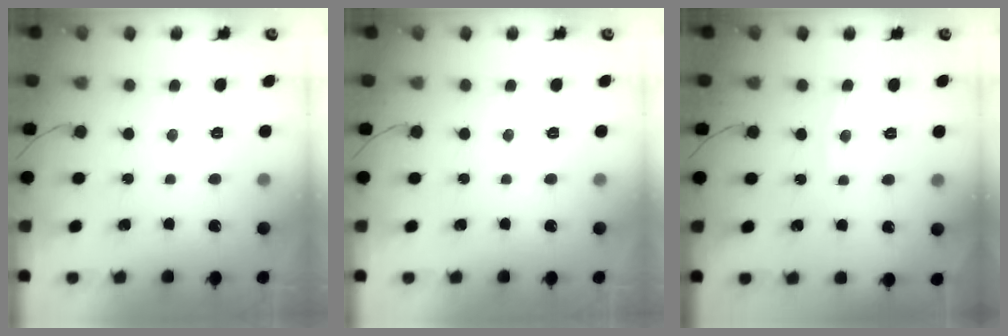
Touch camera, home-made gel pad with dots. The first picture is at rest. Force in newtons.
{"total": 0.0}
{"total": 2.7, "press": 2.7, "slide": 0.3}